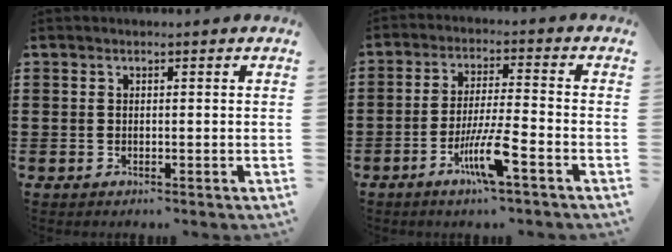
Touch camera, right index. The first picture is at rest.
{"total": 7.7, "force": [-3.9, 0.5, 6.6], "torque": [-0.130, -0.010, -0.073]}